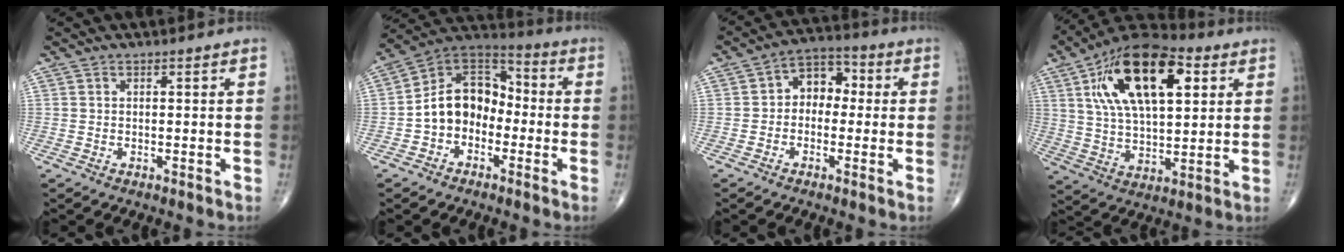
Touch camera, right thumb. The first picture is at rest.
{"total": 12.3, "force": [-2.5, 9.3, 7.7], "torque": [-0.103, 0.051, -0.059]}
{"total": 7.3, "force": [0.1, 5.4, 4.9], "torque": [-0.040, 0.030, -0.016]}
{"total": 21.8, "force": [7.4, 10.4, 17.6], "torque": [-0.285, -0.003, 0.121]}